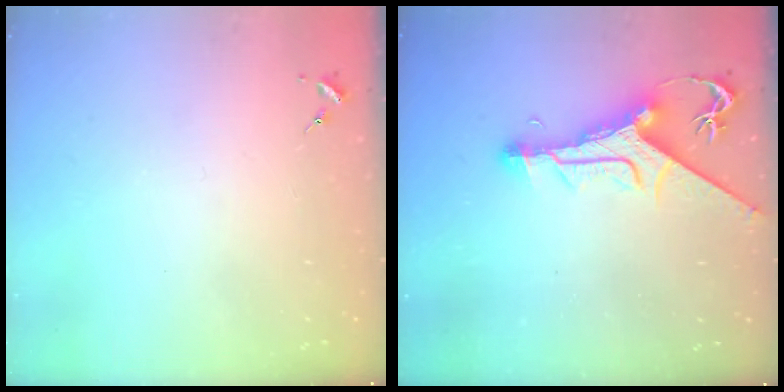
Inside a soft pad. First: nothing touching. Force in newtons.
{"total": 12.0, "press": 11.9, "slide": 1.4}